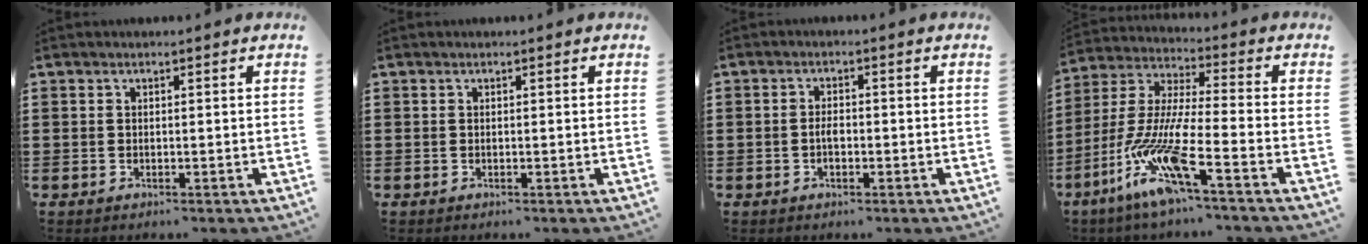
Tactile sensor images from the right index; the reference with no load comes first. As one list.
[{"total": 0.0}, {"total": 2.2, "force": [-0.6, 0.9, 1.9], "torque": [-0.039, 0.000, -0.010]}, {"total": 12.8, "force": [-8.1, 1.6, 9.8], "torque": [-0.225, -0.017, -0.163]}]